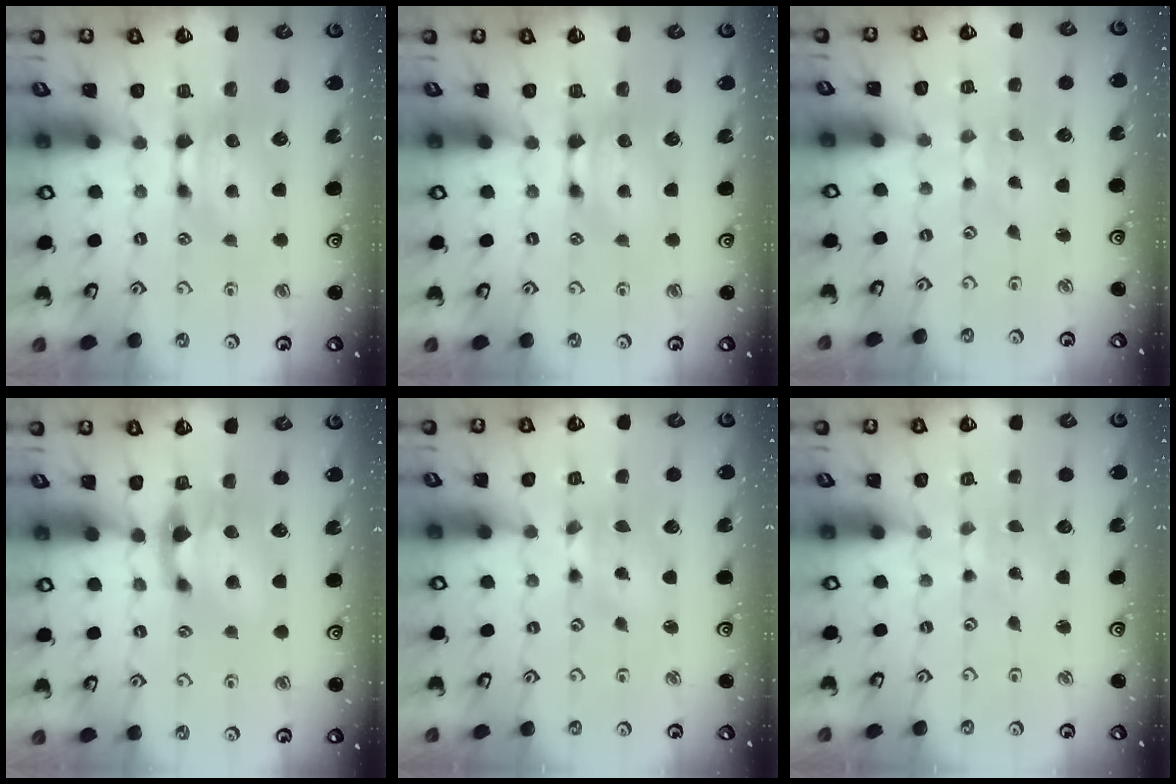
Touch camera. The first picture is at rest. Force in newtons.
{"total": 0.0}
{"total": 4.6, "press": 4.6, "slide": 0.1}
{"total": 2.8, "press": 2.2, "slide": 1.7}
{"total": 2.2, "press": 2.0, "slide": 1.0}
{"total": 5.9, "press": 5.9, "slide": 0.3}